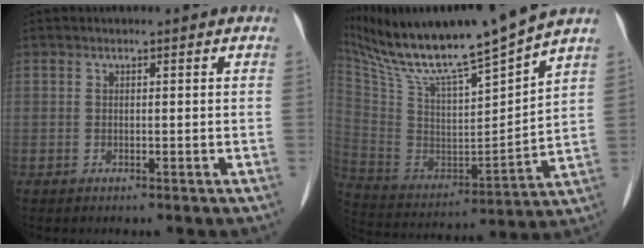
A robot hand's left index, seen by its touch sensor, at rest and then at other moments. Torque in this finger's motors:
{"motor_torque": [0.14, -0.84, 0.20, 0.10]}